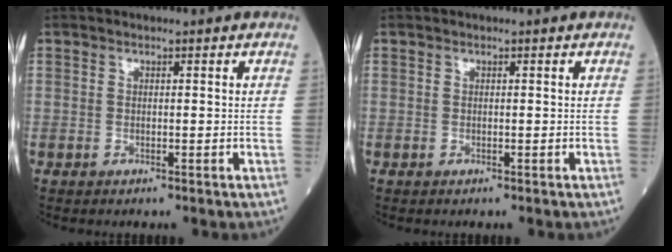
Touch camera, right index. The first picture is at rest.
{"total": 0.0}